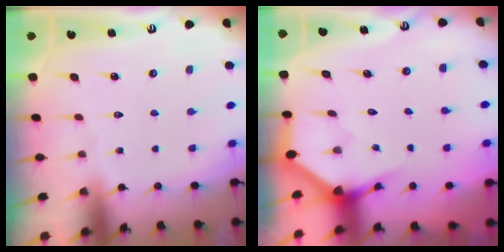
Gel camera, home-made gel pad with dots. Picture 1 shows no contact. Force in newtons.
{"total": 3.4, "press": 3.4, "slide": 0.2}